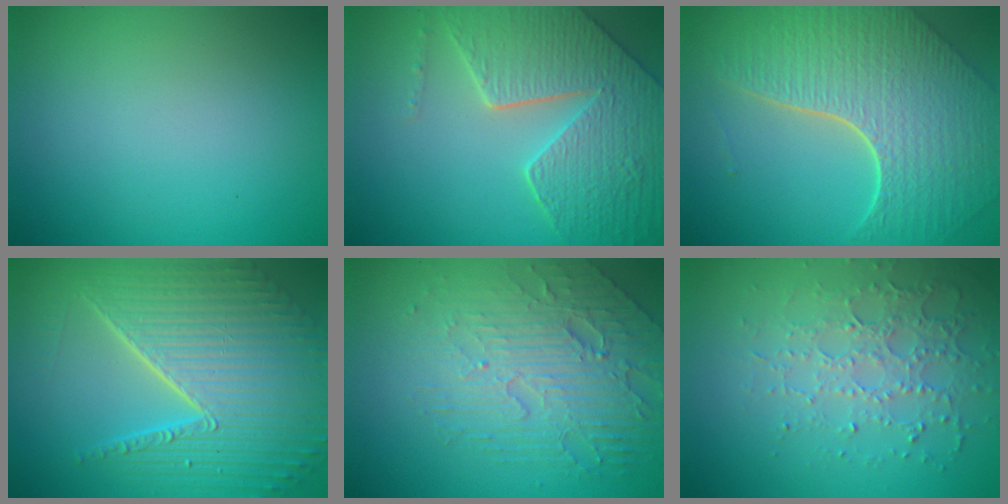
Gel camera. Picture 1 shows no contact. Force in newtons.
{"total": 8.3, "press": 6.1, "slide": 5.7}
{"total": 8.6, "press": 6.4, "slide": 5.8}
{"total": 10.6, "press": 6.8, "slide": 8.1}
{"total": 6.3, "press": 4.6, "slide": 4.3}
{"total": 3.4, "press": 3.2, "slide": 1.0}